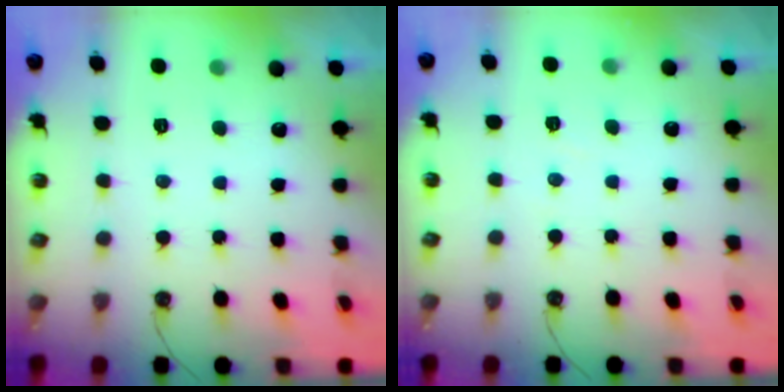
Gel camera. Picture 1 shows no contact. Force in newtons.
{"total": 2.9, "press": 2.9, "slide": 0.5}